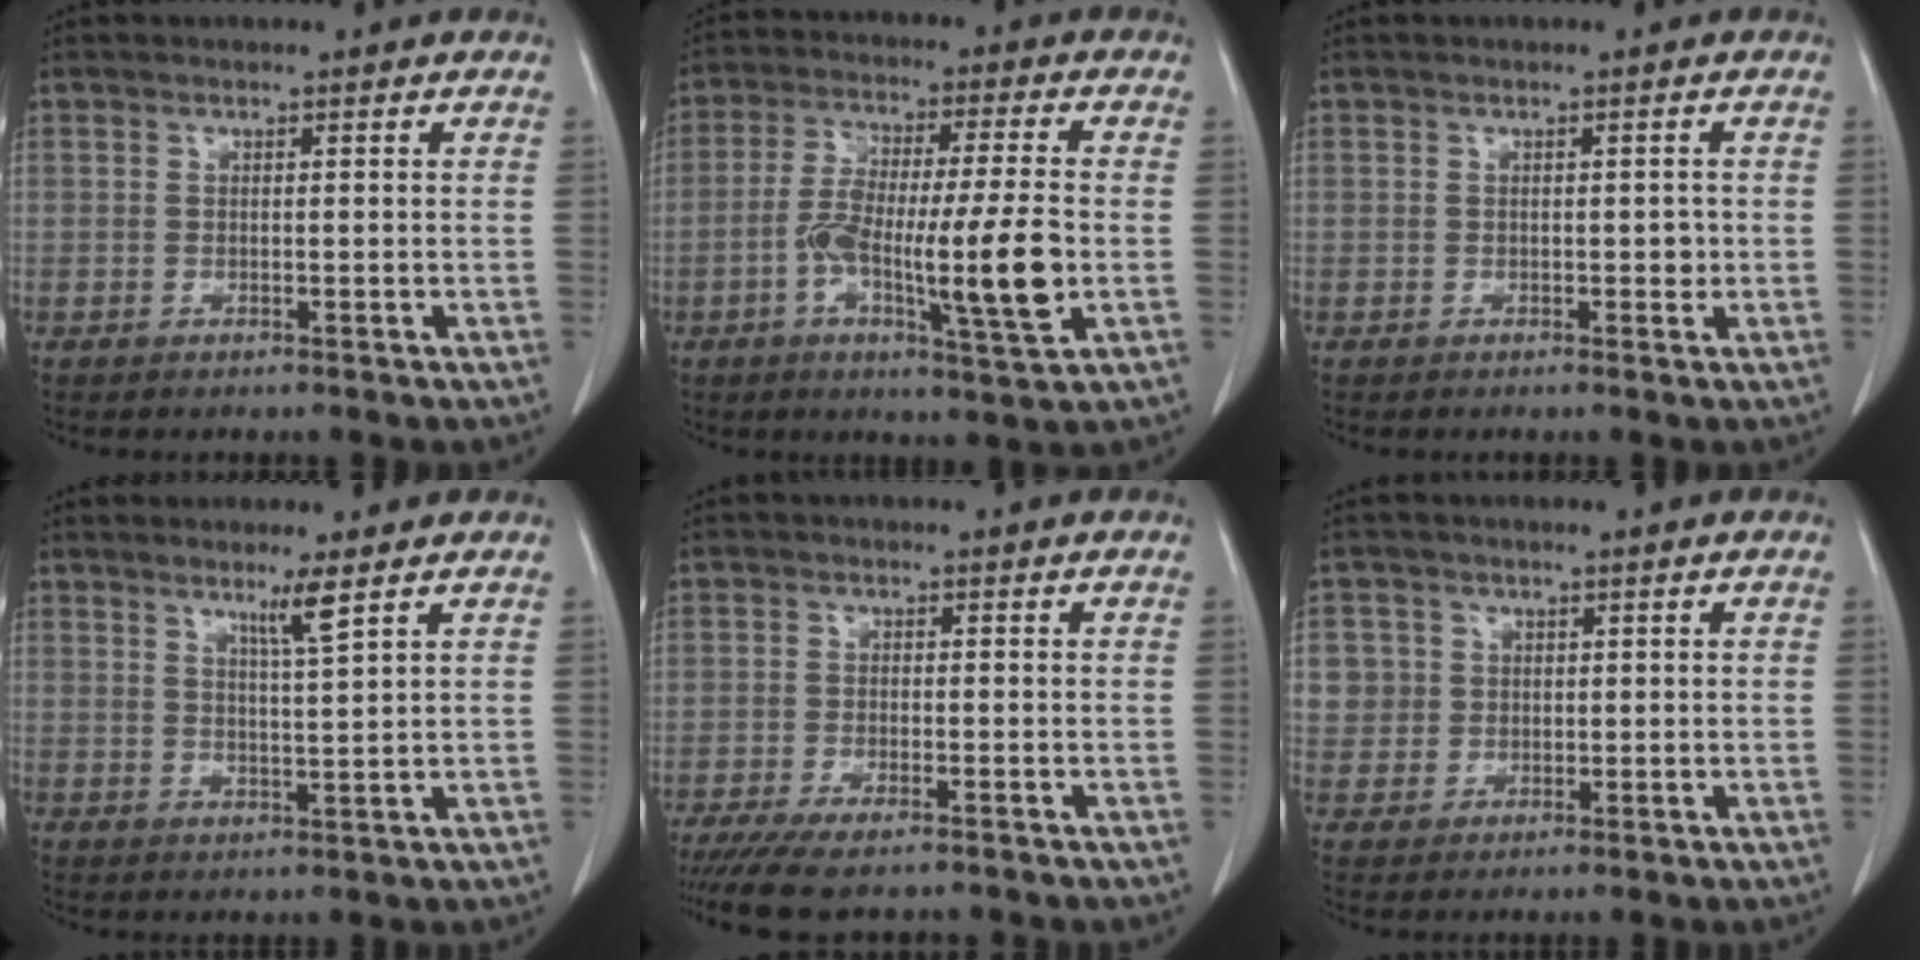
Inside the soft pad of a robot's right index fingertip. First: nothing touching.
{"total": 14.0, "force": [-3.1, 1.1, 13.6], "torque": [-0.241, -0.004, -0.055]}
{"total": 1.3, "force": [-0.1, 0.8, 1.0], "torque": [-0.010, 0.001, -0.001]}
{"total": 3.6, "force": [2.2, -0.9, 2.6], "torque": [-0.049, -0.010, 0.044]}
{"total": 7.6, "force": [-6.1, 1.5, 4.2], "torque": [-0.065, -0.015, -0.096]}
{"total": 4.8, "force": [1.1, 4.6, 0.1], "torque": [0.011, 0.010, 0.023]}